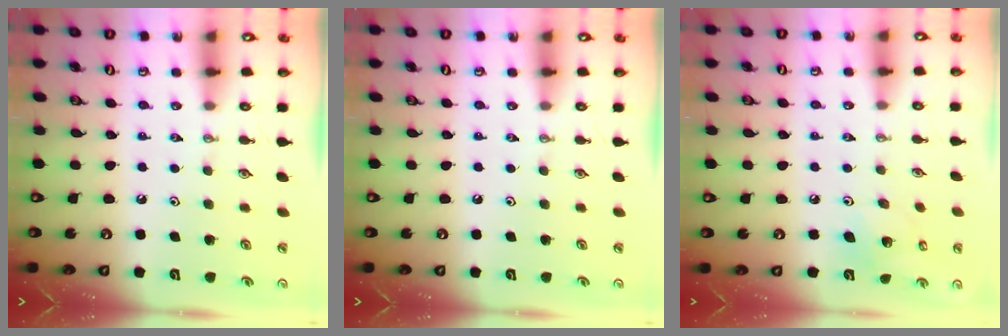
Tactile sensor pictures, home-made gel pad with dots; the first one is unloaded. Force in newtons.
{"total": 0.0}
{"total": 6.4, "press": 6.1, "slide": 1.8}